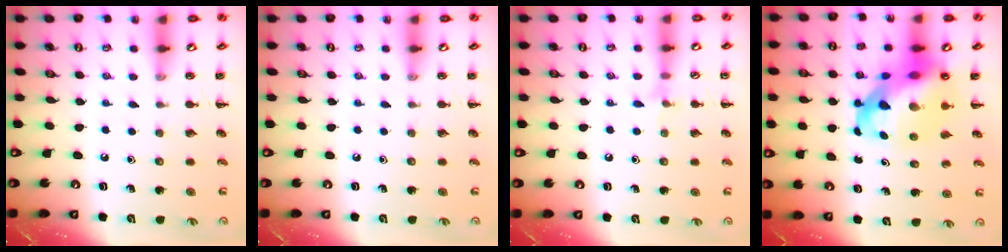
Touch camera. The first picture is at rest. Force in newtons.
{"total": 0.0}
{"total": 5.3, "press": 5.0, "slide": 1.9}
{"total": 13.2, "press": 12.8, "slide": 3.5}